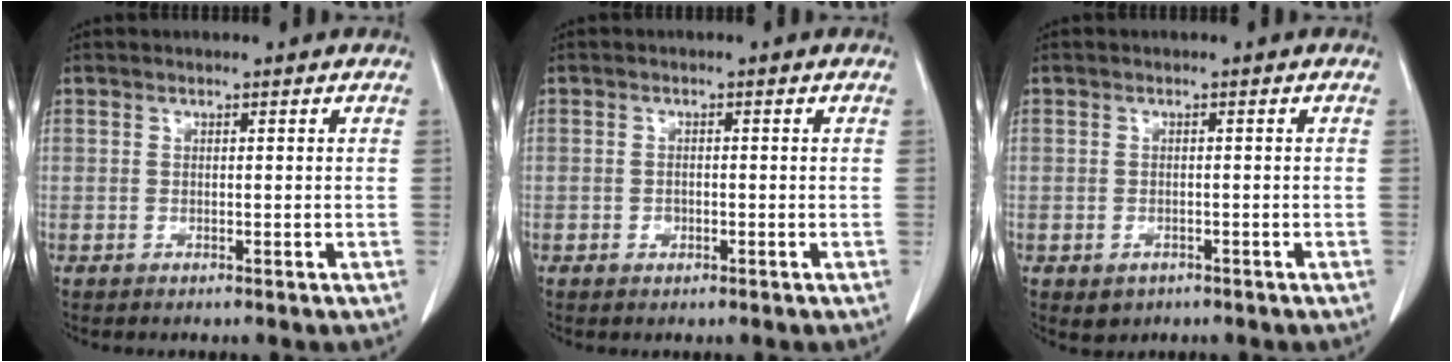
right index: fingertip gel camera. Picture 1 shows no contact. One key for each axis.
{"total": 1.2, "fx": -0.4, "fy": 0.9, "fz": 0.6, "tx": -0.009, "ty": 0.003, "tz": -0.003}
{"total": 1.8, "fx": -0.8, "fy": 1.5, "fz": 0.7, "tx": -0.010, "ty": 0.002, "tz": 0.003}